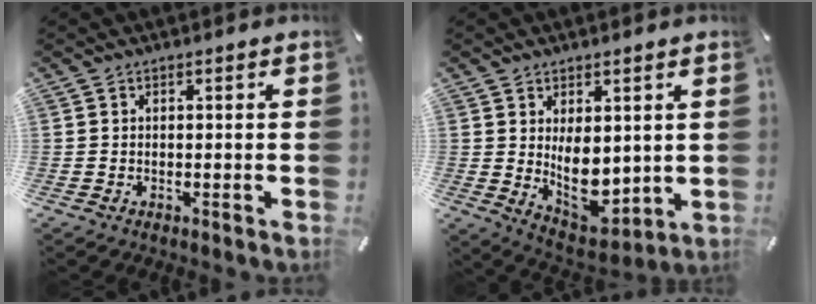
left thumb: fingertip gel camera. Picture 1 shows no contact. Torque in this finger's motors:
{"motor_torque": [2.53, 2.48, 0.49, -0.36, 0.17]}